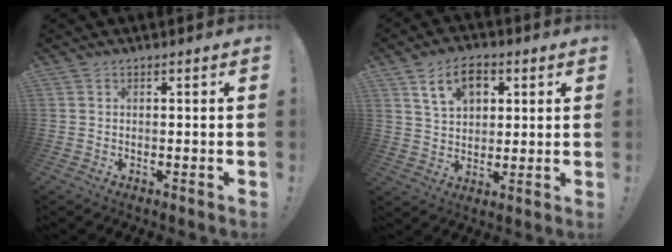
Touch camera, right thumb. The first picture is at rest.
{"total": 11.2, "force": [5.2, 7.4, 6.7], "torque": [-0.106, -0.003, 0.097]}